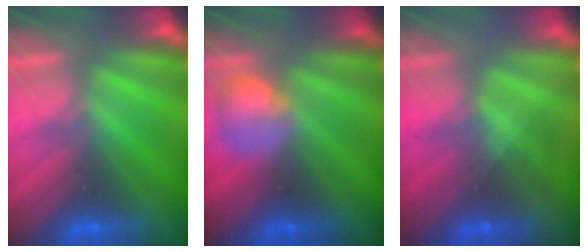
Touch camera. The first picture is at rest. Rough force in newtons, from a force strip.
{"total": 2.4}
{"total": 1.7}